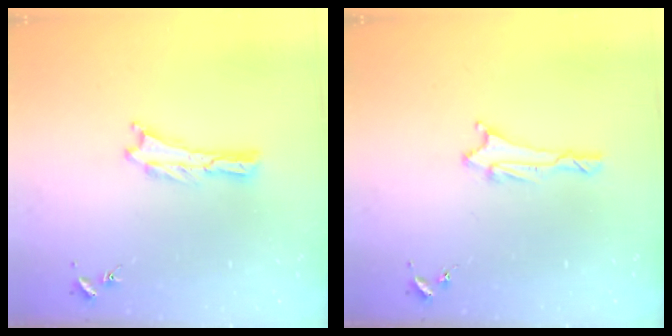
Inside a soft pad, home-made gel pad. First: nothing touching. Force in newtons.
{"total": 1.7, "press": 1.6, "slide": 0.5}